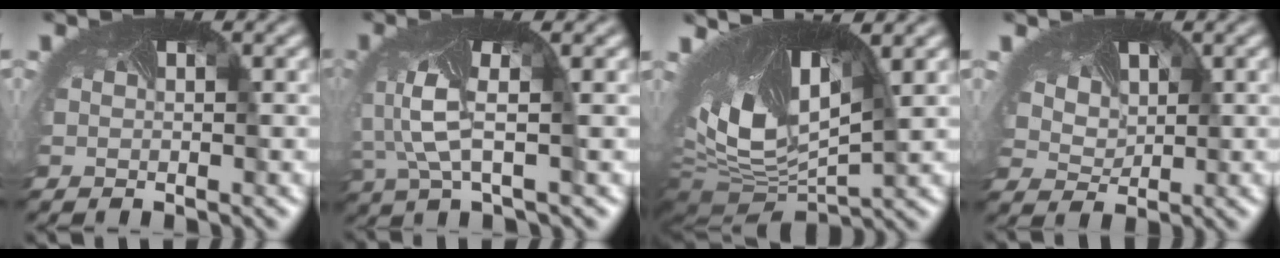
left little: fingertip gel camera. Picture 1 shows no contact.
{"total": 4.0, "force": [-0.4, 1.6, 3.7], "torque": [-0.120, -0.013, -0.004]}
{"total": 14.2, "force": [2.9, 7.1, 11.9], "torque": [-0.230, -0.001, 0.069]}
{"total": 3.1, "force": [2.0, 2.2, 0.9], "torque": [-0.047, -0.002, 0.044]}